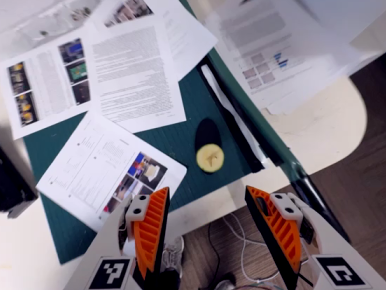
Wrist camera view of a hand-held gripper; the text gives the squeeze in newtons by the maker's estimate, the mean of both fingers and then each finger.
{"total": 0.8, "left": 1.2, "right": 0.4}